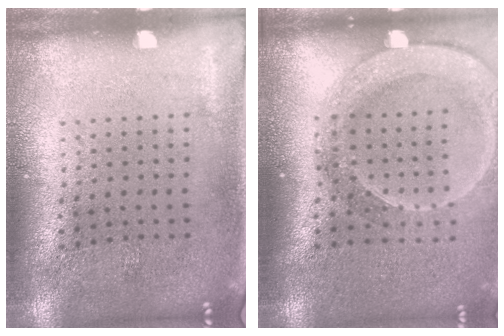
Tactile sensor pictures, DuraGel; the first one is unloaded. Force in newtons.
{"total": 2.4, "press": 1.9, "slide": 1.4}